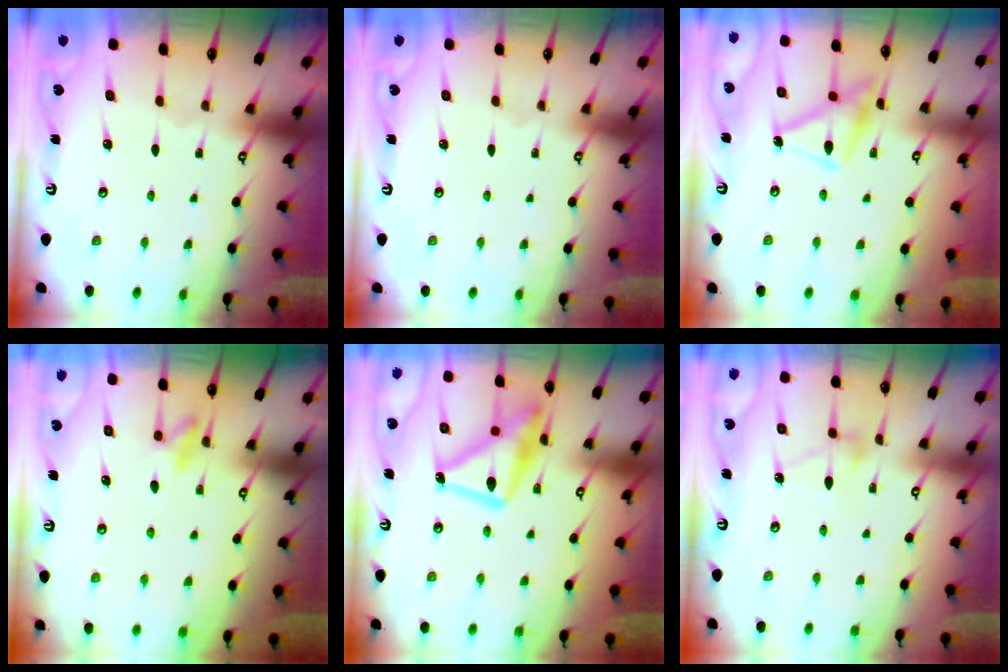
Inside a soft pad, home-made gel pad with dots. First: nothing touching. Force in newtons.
{"total": 0.0}
{"total": 14.4, "press": 14.4, "slide": 0.7}
{"total": 8.7, "press": 8.6, "slide": 1.2}
{"total": 17.7, "press": 17.6, "slide": 1.3}
{"total": 5.1, "press": 5.1, "slide": 0.3}